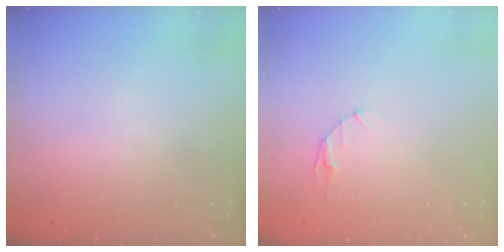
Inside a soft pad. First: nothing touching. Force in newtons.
{"total": 2.9, "press": 2.9, "slide": 0.4}